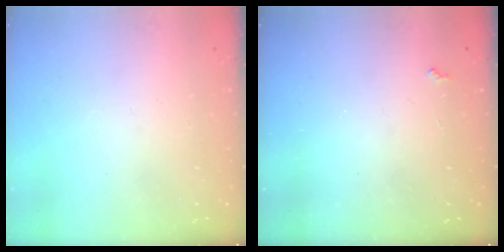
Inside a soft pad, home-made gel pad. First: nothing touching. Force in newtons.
{"total": 2.7, "press": 2.6, "slide": 0.4}